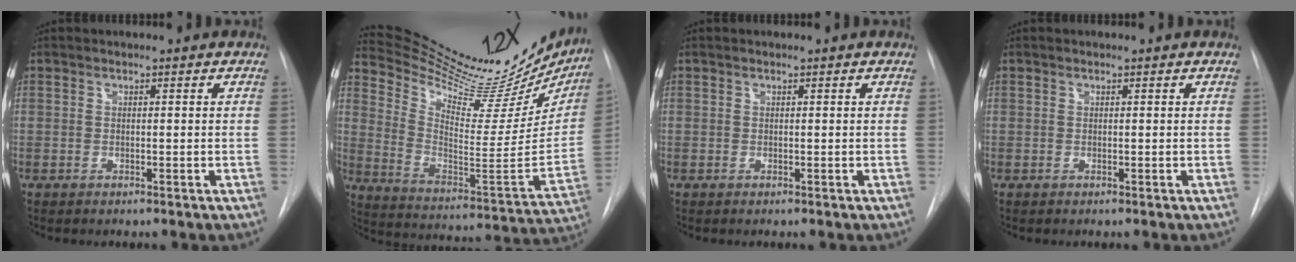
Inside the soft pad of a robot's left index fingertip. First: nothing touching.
{"total": 28.3, "force": [25.5, 6.8, 10.4], "torque": [-0.155, -0.074, 0.349]}
{"total": 0.0}
{"total": 0.0}